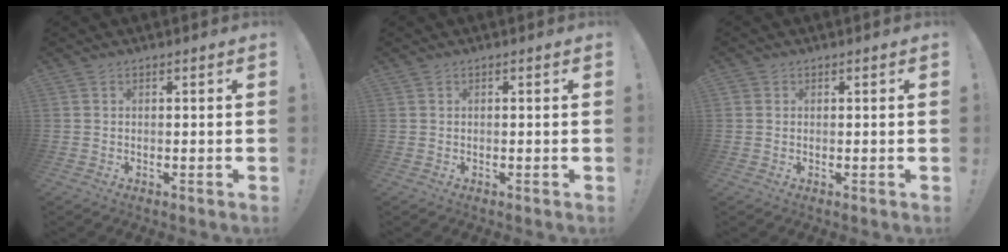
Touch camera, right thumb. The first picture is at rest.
{"total": 0.0}
{"total": 0.6, "force": [0.2, 0.6, 0.0], "torque": [0.000, 0.001, 0.004]}